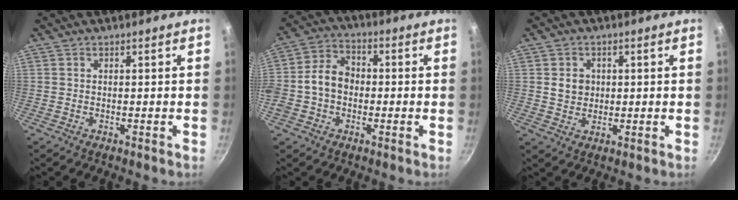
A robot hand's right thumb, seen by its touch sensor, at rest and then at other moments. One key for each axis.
{"total": 9.0, "fx": -1.1, "fy": 6.9, "fz": 5.7, "tx": -0.083, "ty": 0.028, "tz": -0.036}
{"total": 4.1, "fx": 0.6, "fy": 3.6, "fz": 1.9, "tx": -0.013, "ty": 0.002, "tz": 0.011}